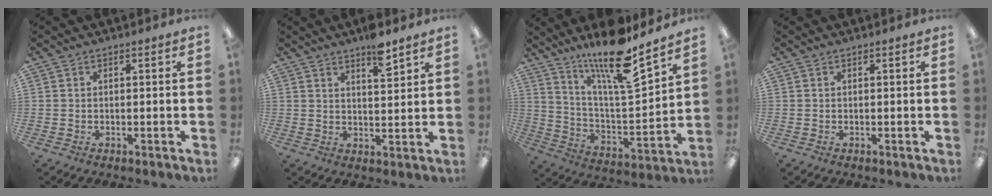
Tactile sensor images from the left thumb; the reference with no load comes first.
{"total": 6.5, "force": [5.0, 1.7, 3.8], "torque": [-0.047, -0.032, 0.082]}
{"total": 18.3, "force": [14.5, 3.2, 10.6], "torque": [-0.196, -0.098, 0.243]}
{"total": 0.0}